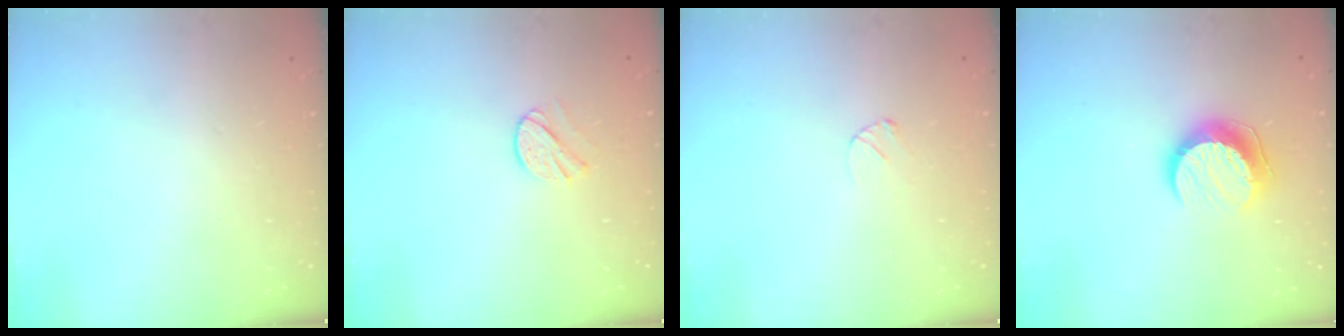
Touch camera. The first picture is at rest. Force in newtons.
{"total": 5.9, "press": 5.8, "slide": 0.6}
{"total": 3.6, "press": 3.6, "slide": 0.2}
{"total": 10.1, "press": 10.1, "slide": 0.9}